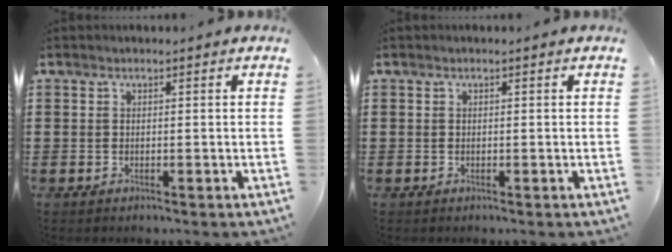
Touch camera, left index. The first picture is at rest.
{"total": 0.0}